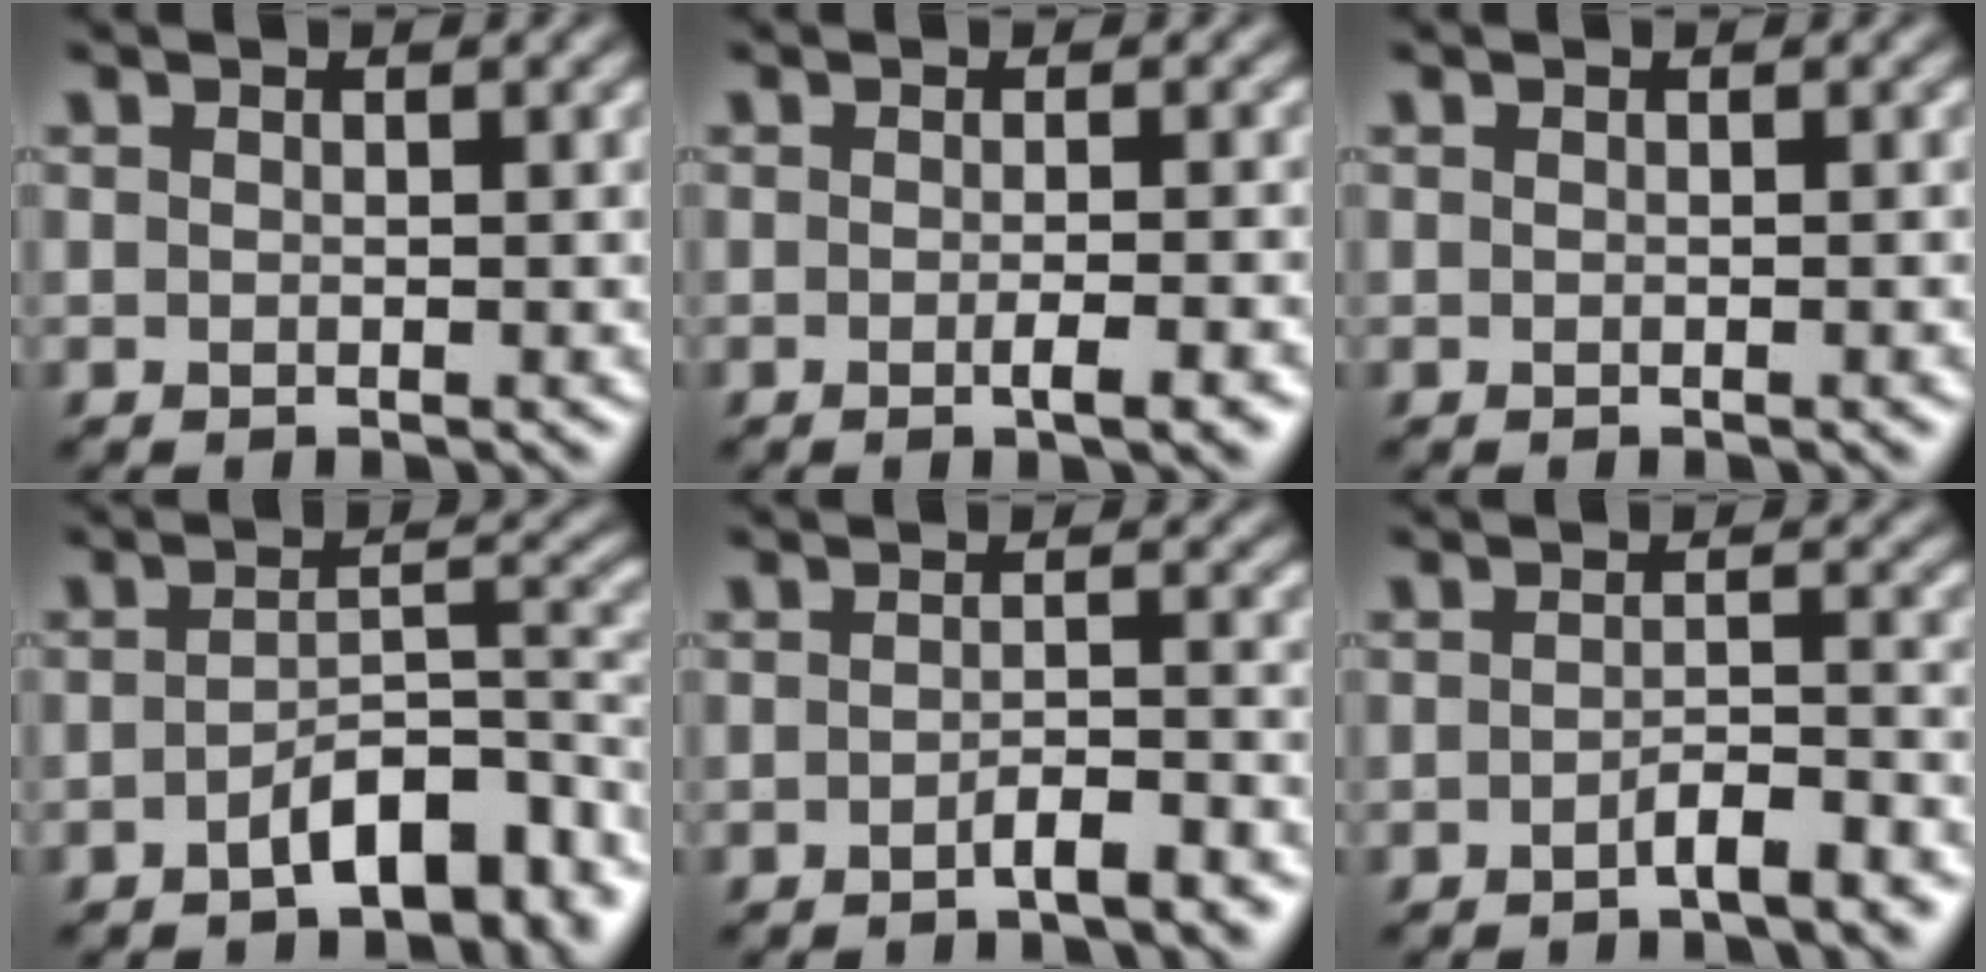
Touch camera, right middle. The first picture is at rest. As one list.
[{"total": 2.9, "force": [-0.9, 0.7, 2.6], "torque": [-0.030, 0.002, -0.016]}, {"total": 0.7, "force": [-0.2, 0.1, 0.6], "torque": [-0.005, 0.001, -0.003]}, {"total": 6.1, "force": [-3.5, 2.7, 4.2], "torque": [-0.056, 0.007, -0.059]}, {"total": 2.6, "force": [-1.6, 0.6, 1.9], "torque": [-0.029, 0.007, -0.029]}, {"total": 2.9, "force": [-1.9, 0.7, 2.1], "torque": [-0.034, 0.007, -0.036]}]